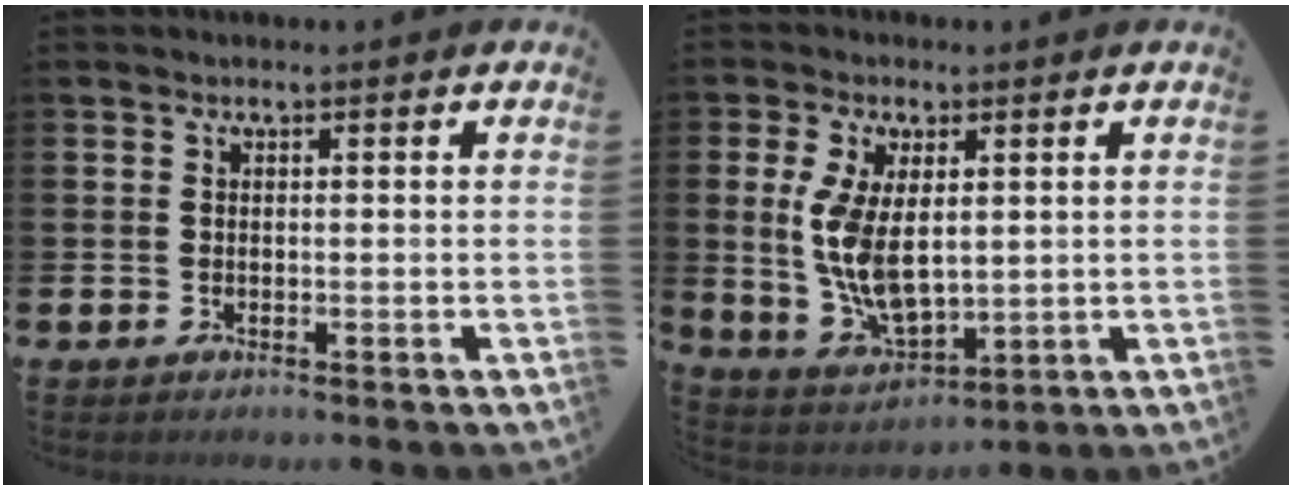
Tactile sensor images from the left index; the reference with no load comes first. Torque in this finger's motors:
{"motor_torque": [2.14, 0.00, 1.05, 0.21]}